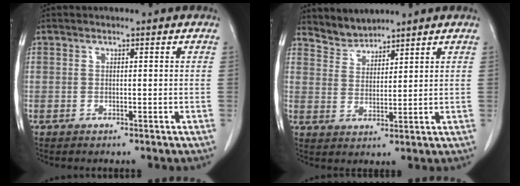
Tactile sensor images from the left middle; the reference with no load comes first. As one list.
[{"total": 3.7, "force": [3.6, 0.4, -0.7], "torque": [0.012, 0.005, 0.078]}]